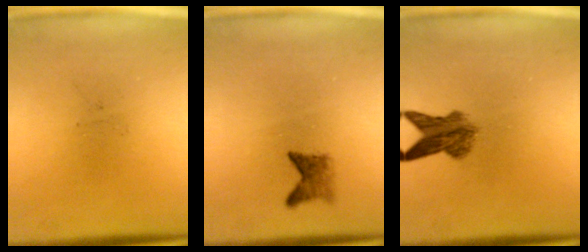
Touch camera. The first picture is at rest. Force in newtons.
{"total": 2.0}
{"total": 5.1}